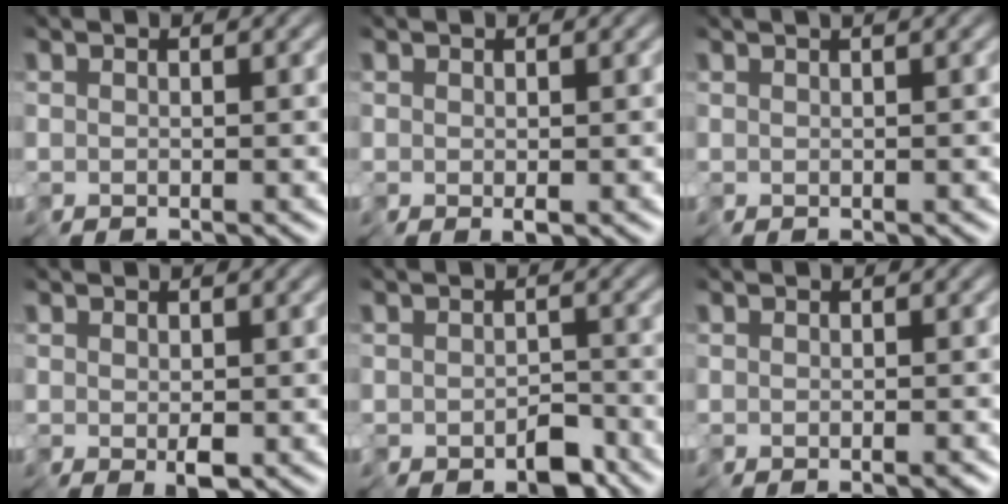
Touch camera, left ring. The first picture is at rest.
{"total": 0.7, "force": [-0.1, 0.3, 0.6], "torque": [-0.016, -0.001, 0.002]}
{"total": 0.9, "force": [0.3, 0.2, 0.8], "torque": [-0.017, 0.003, 0.008]}
{"total": 1.4, "force": [0.0, 0.7, 1.3], "torque": [-0.024, -0.002, 0.005]}
{"total": 3.3, "force": [-1.9, 1.7, 2.1], "torque": [-0.028, -0.005, -0.026]}
{"total": 0.9, "force": [-0.5, 0.4, 0.7], "torque": [-0.010, -0.002, -0.006]}